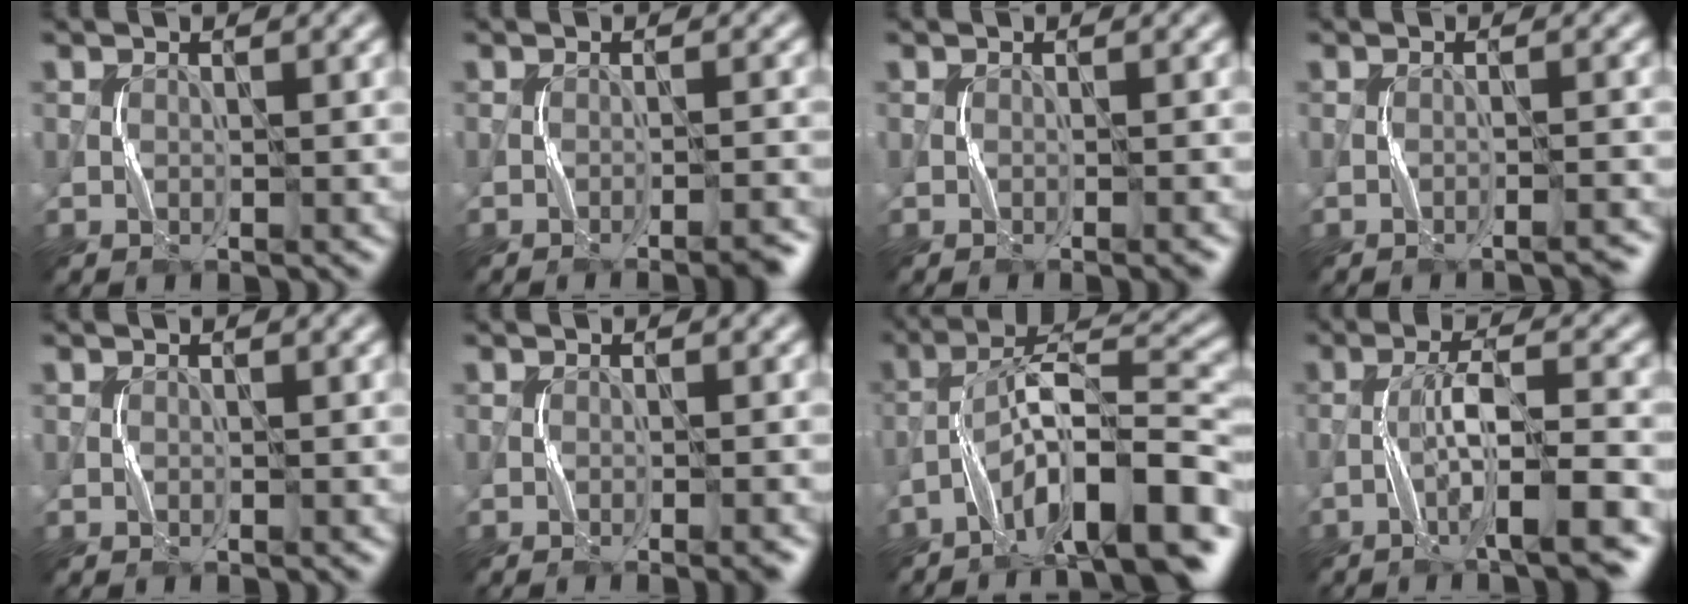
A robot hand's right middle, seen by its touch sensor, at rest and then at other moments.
{"total": 2.4, "force": [-1.6, 0.2, 1.8], "torque": [-0.021, 0.009, -0.025]}
{"total": 0.8, "force": [-0.4, -0.2, 0.7], "torque": [-0.011, -0.001, -0.005]}
{"total": 1.4, "force": [-1.1, -0.1, 0.9], "torque": [-0.011, 0.012, -0.019]}
{"total": 0.0}
{"total": 1.5, "force": [-0.8, -0.1, 1.3], "torque": [-0.019, -0.001, -0.010]}
{"total": 12.0, "force": [-7.1, 2.9, 9.2], "torque": [-0.147, 0.021, -0.123]}
{"total": 7.3, "force": [-3.6, 0.8, 6.3], "torque": [-0.106, 0.013, -0.063]}